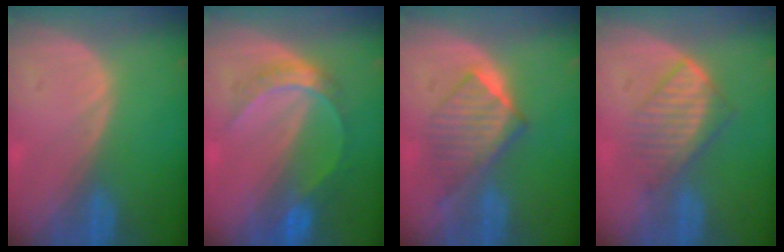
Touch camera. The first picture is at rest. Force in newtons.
{"total": 6.7, "press": 5.7, "slide": 3.4}
{"total": 6.4, "press": 6.3, "slide": 1.5}
{"total": 6.0, "press": 5.9, "slide": 1.1}